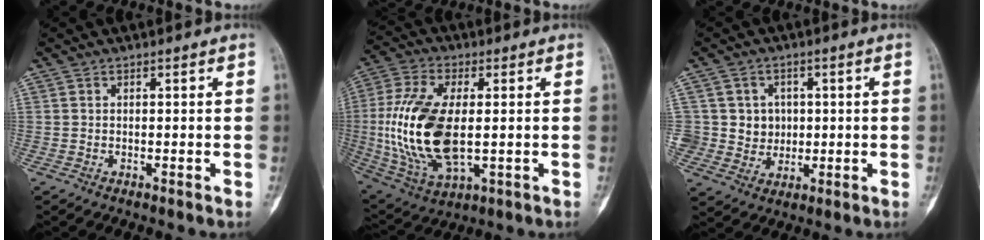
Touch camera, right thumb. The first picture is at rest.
{"total": 19.6, "force": [-0.5, 9.8, 17.0], "torque": [-0.368, -0.009, 0.000]}
{"total": 6.6, "force": [0.9, 6.5, 1.1], "torque": [0.022, 0.006, 0.018]}